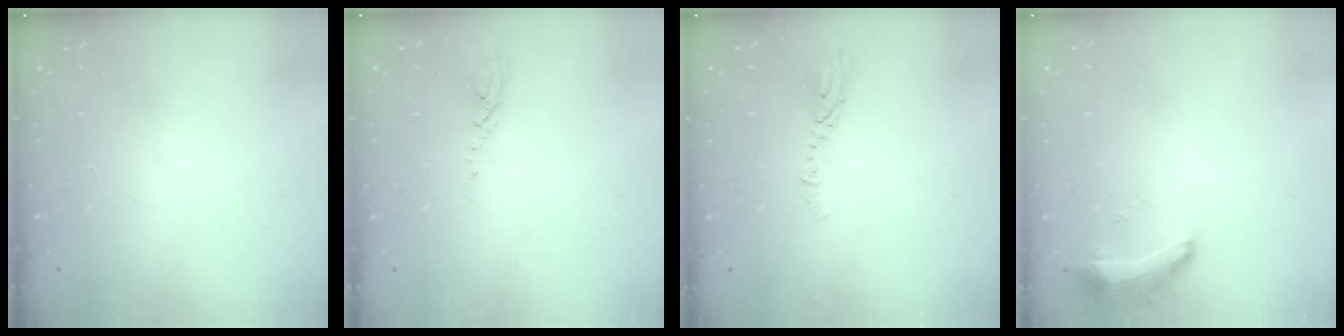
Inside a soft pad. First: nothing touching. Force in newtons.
{"total": 3.2, "press": 3.2, "slide": 0.3}
{"total": 3.8, "press": 3.8, "slide": 0.2}
{"total": 8.8, "press": 8.7, "slide": 1.3}